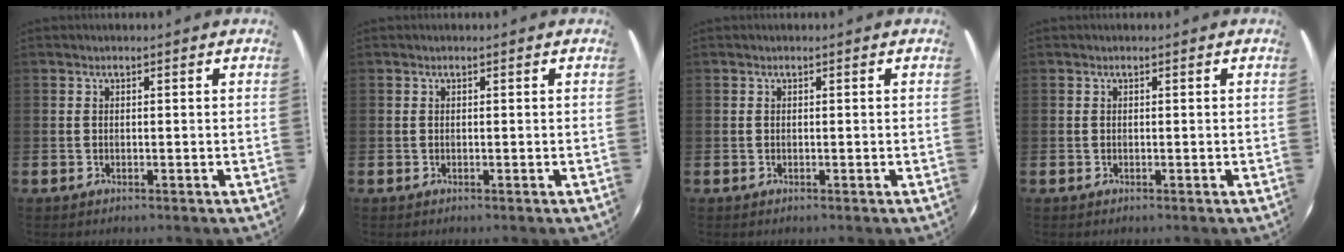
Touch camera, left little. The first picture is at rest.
{"total": 0.0}
{"total": 0.0}
{"total": 0.0}